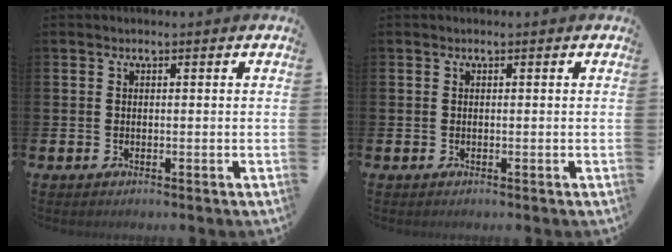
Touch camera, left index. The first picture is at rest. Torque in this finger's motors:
{"motor_torque": [0.00, 0.00, 0.00, 0.00]}